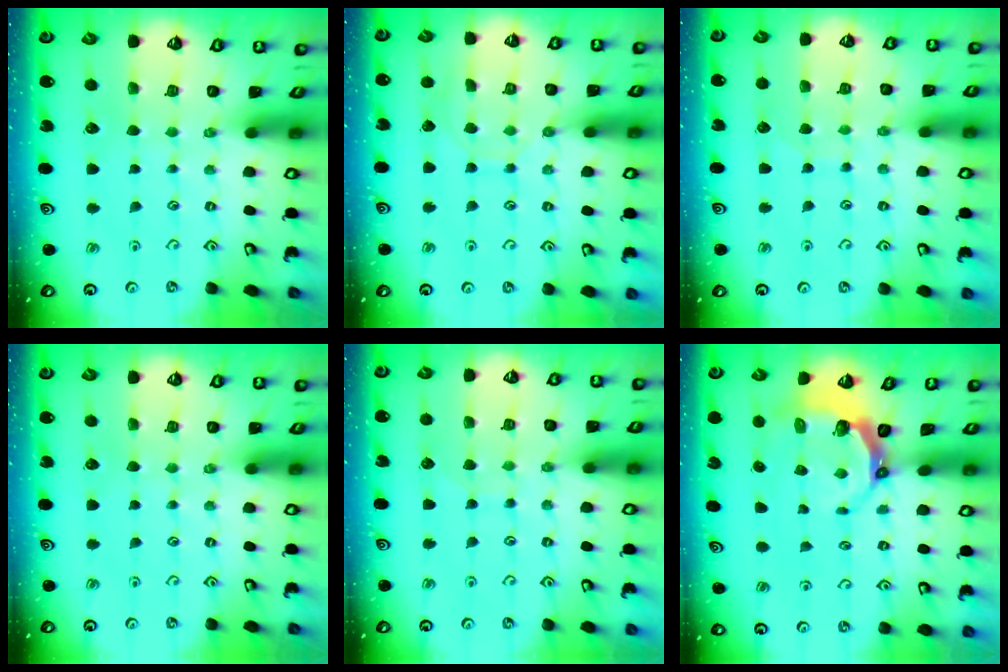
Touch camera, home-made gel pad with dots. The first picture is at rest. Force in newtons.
{"total": 8.5, "press": 8.4, "slide": 0.7}
{"total": 5.9, "press": 5.9, "slide": 0.4}
{"total": 0.0}
{"total": 5.9, "press": 5.9, "slide": 0.4}
{"total": 5.5, "press": 4.4, "slide": 3.3}